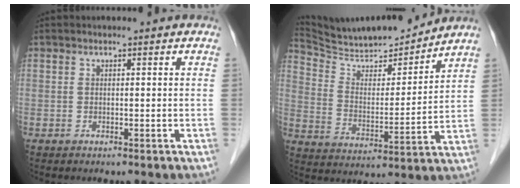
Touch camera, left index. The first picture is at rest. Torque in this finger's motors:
{"motor_torque": [-0.64, -0.88, 0.13, 0.01]}